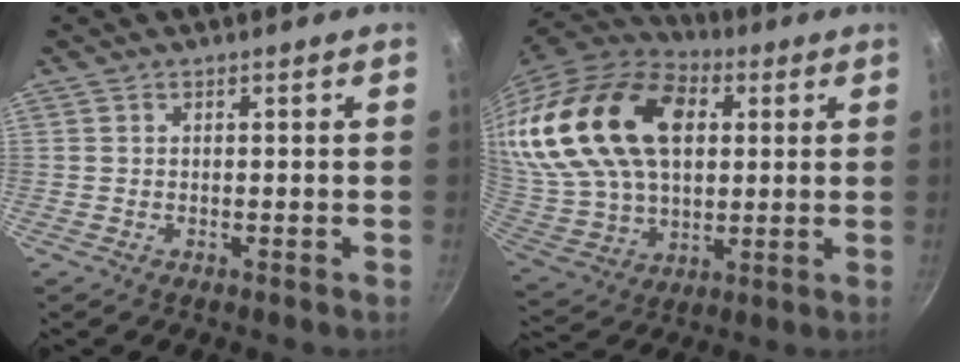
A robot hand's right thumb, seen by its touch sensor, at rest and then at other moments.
{"total": 30.4, "force": [8.8, 19.6, 21.5], "torque": [-0.418, 0.000, 0.162]}